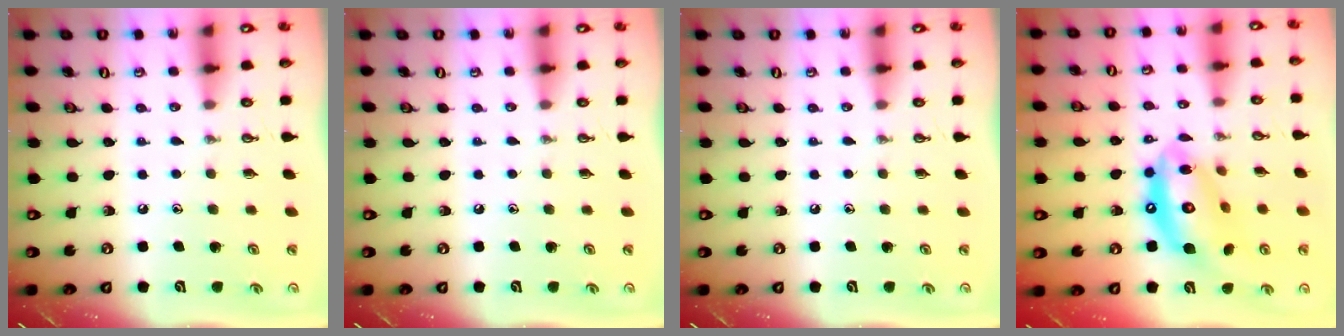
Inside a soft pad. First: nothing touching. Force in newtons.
{"total": 0.0}
{"total": 0.0}
{"total": 16.3, "press": 16.2, "slide": 1.5}